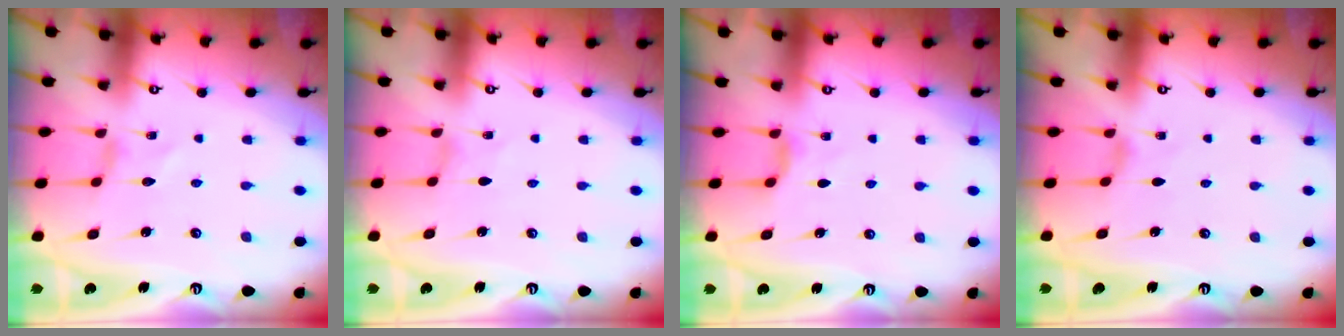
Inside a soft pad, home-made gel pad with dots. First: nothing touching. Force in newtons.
{"total": 0.0}
{"total": 3.8, "press": 3.8, "slide": 0.6}
{"total": 0.7, "press": 0.6, "slide": 0.3}